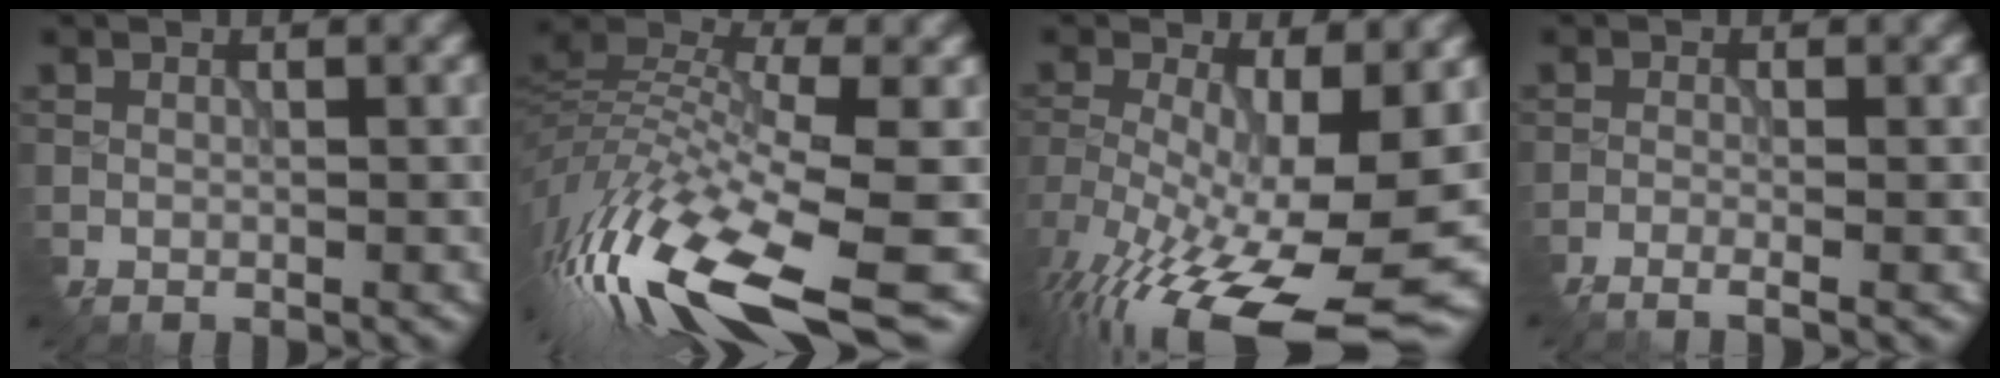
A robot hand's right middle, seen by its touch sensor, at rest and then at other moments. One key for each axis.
{"total": 14.8, "fx": -6.9, "fy": 4.9, "fz": 12.1, "tx": -0.266, "ty": 0.007, "tz": -0.123}
{"total": 15.1, "fx": -5.7, "fy": 6.2, "fz": 12.6, "tx": -0.227, "ty": -0.020, "tz": -0.081}
{"total": 2.4, "fx": -1.9, "fy": 0.5, "fz": 1.5, "tx": -0.030, "ty": -0.002, "tz": -0.035}